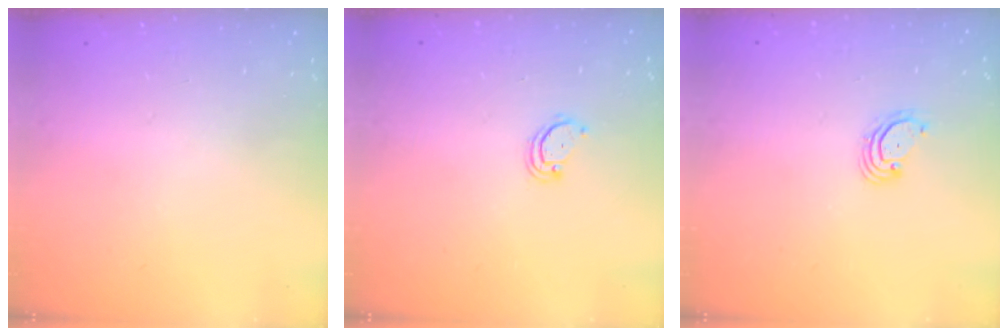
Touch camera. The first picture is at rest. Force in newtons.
{"total": 2.9, "press": 2.9, "slide": 0.2}
{"total": 3.0, "press": 3.0, "slide": 0.3}